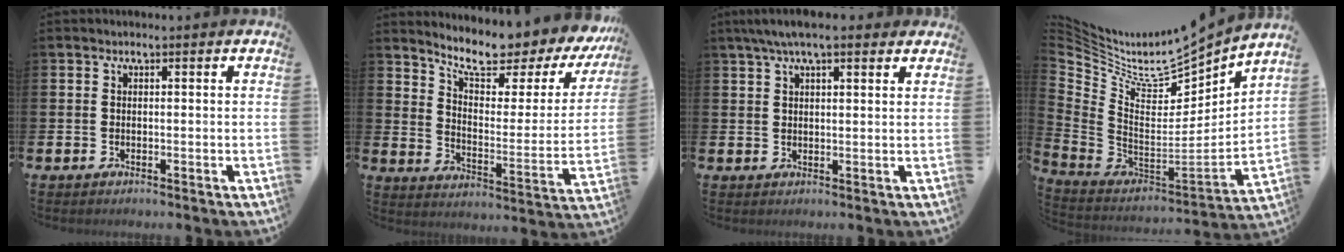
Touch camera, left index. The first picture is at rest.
{"total": 8.5, "force": [7.5, 1.8, 3.6], "torque": [-0.084, -0.062, 0.119]}
{"total": 5.3, "force": [4.2, 1.3, 3.1], "torque": [-0.062, -0.004, 0.074]}
{"total": 6.6, "force": [5.6, 2.1, 3.0], "torque": [-0.089, -0.050, 0.093]}